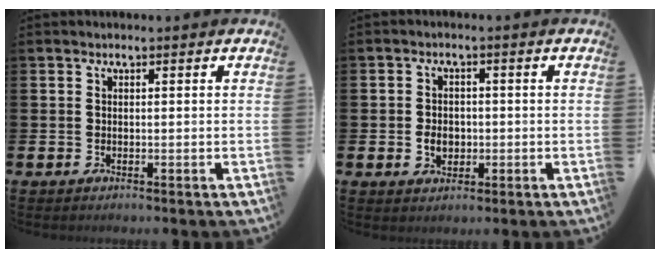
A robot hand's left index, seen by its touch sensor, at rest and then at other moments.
{"total": 2.9, "force": [-0.5, 2.3, 1.7], "torque": [-0.018, -0.002, -0.017]}